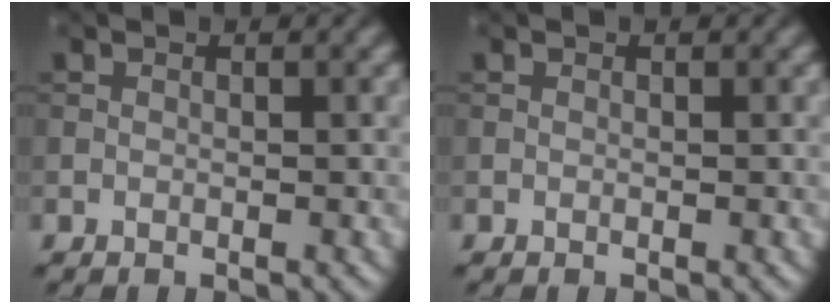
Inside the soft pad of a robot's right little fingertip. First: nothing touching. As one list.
[{"total": 0.0}]